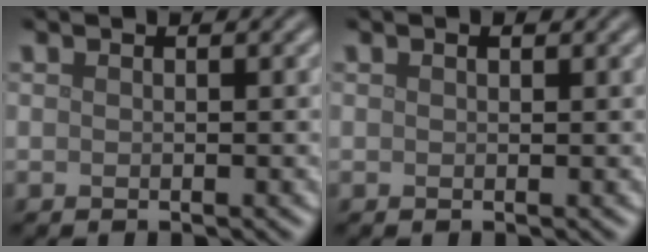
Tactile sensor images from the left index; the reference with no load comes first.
{"total": 0.6, "force": [0.4, 0.2, 0.4], "torque": [-0.007, 0.001, 0.005]}